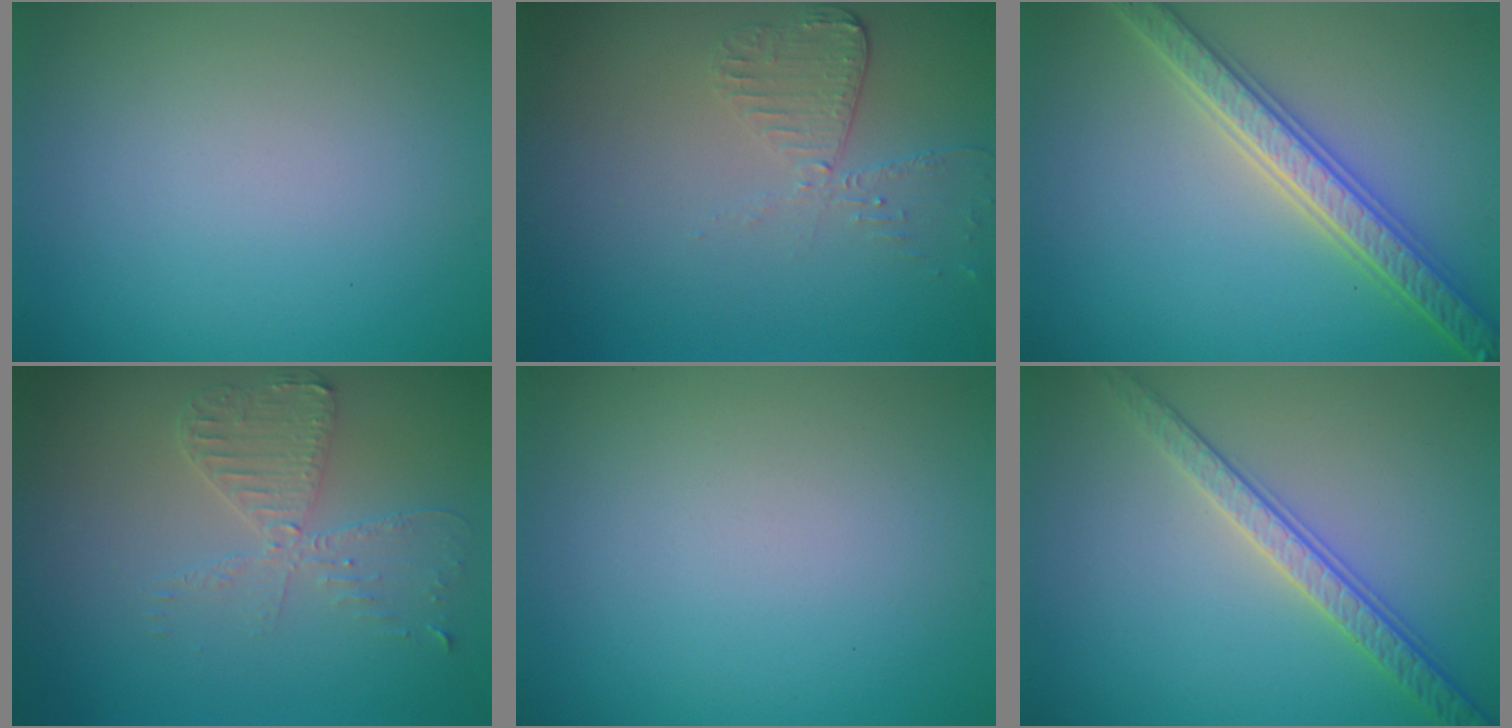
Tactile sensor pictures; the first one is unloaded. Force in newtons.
{"total": 2.0, "press": 1.9, "slide": 0.6}
{"total": 5.5, "press": 5.4, "slide": 1.1}
{"total": 3.5, "press": 3.0, "slide": 1.8}
{"total": 0.0}
{"total": 3.6, "press": 3.2, "slide": 1.7}